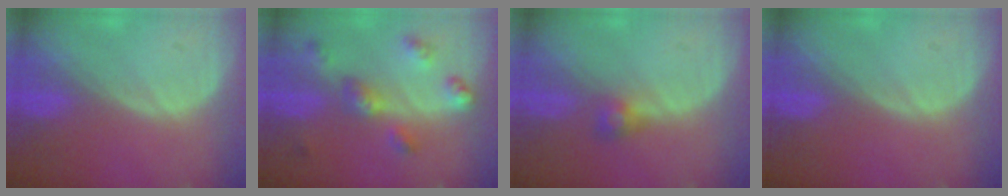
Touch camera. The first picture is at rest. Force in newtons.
{"total": 6.4, "press": 5.7, "slide": 2.8}
{"total": 2.6, "press": 2.5, "slide": 0.7}
{"total": 0.0}